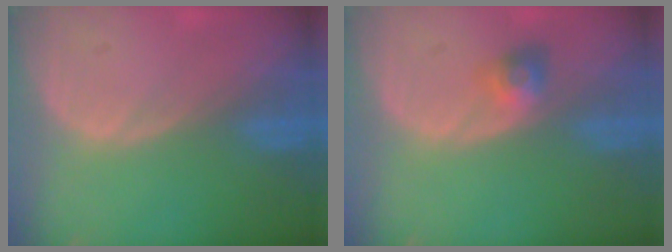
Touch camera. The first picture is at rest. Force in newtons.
{"total": 3.0, "press": 2.7, "slide": 1.3}